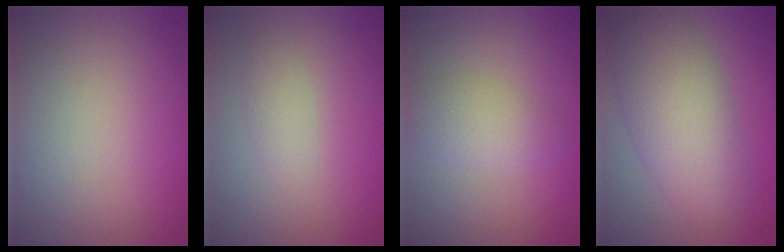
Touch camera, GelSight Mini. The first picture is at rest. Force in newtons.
{"total": 1.4, "press": 1.4, "slide": 0.1}
{"total": 2.8, "press": 2.8, "slide": 0.2}
{"total": 7.3, "press": 7.3, "slide": 0.1}